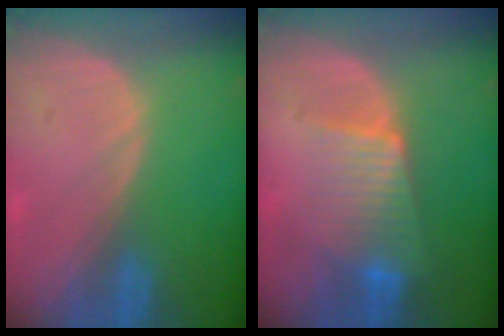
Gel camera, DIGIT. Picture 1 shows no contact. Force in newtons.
{"total": 6.5, "press": 6.1, "slide": 2.3}